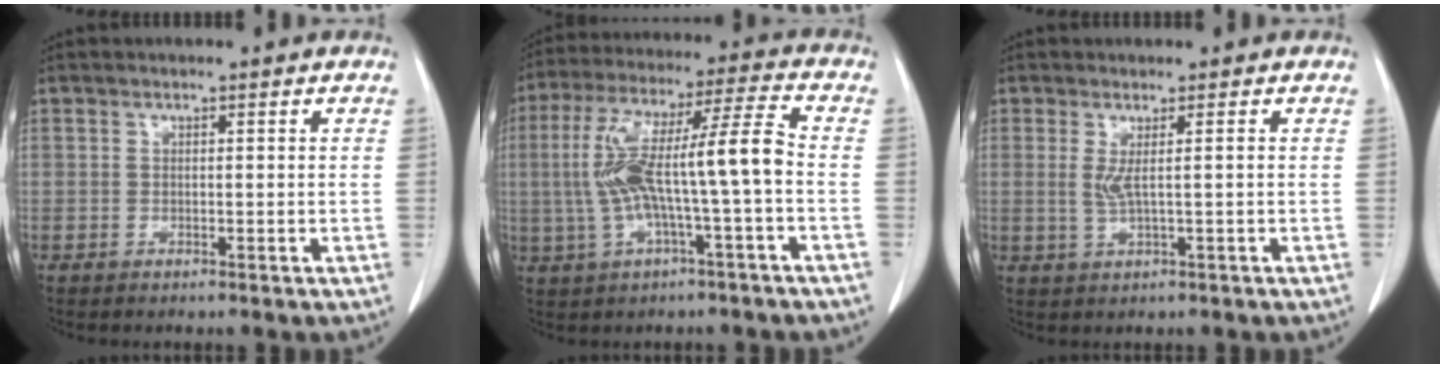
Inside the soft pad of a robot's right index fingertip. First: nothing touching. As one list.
[{"total": 13.6, "force": [-1.3, 1.0, 13.5], "torque": [-0.258, 0.037, -0.021]}, {"total": 2.3, "force": [0.5, -0.3, 2.3], "torque": [-0.051, -0.002, 0.015]}]